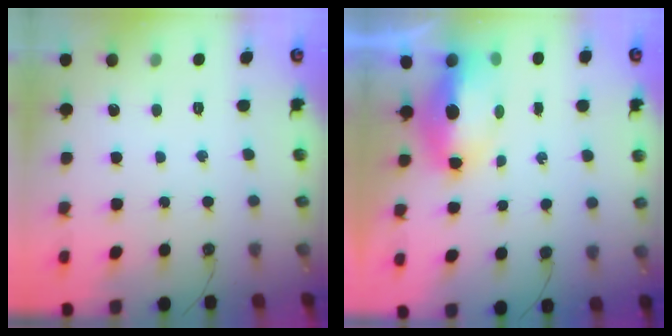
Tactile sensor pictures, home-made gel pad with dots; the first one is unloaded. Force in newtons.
{"total": 9.5, "press": 9.5, "slide": 1.0}